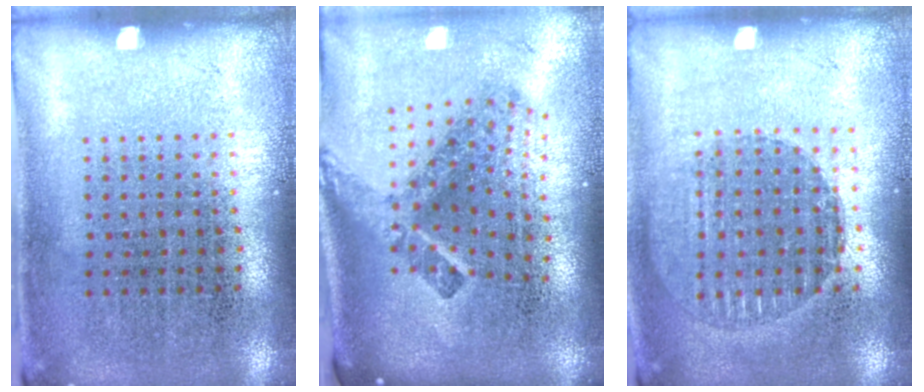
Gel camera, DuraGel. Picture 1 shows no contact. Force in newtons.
{"total": 2.7, "press": 1.7, "slide": 2.1}
{"total": 1.4, "press": 1.2, "slide": 0.6}